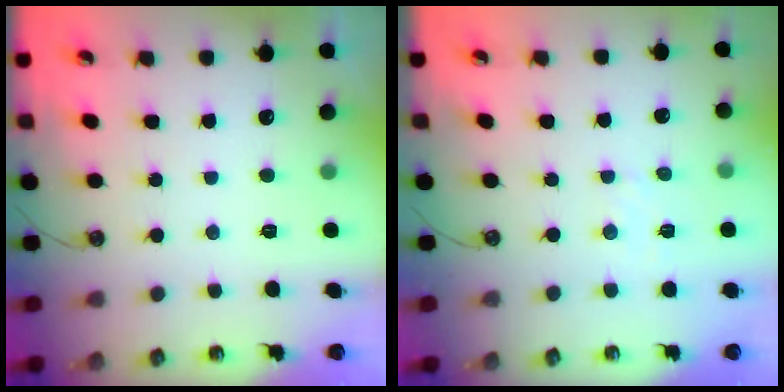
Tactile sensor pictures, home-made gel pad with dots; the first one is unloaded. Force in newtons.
{"total": 2.7, "press": 2.7, "slide": 0.4}